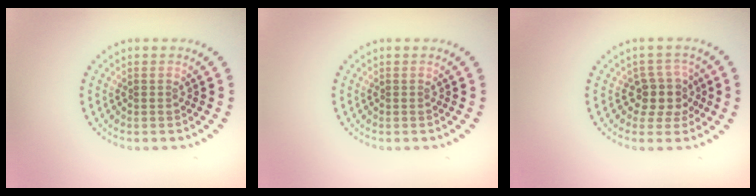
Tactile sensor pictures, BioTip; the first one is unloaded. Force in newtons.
{"total": 0.0}
{"total": 2.7, "press": 2.2, "slide": 1.6}